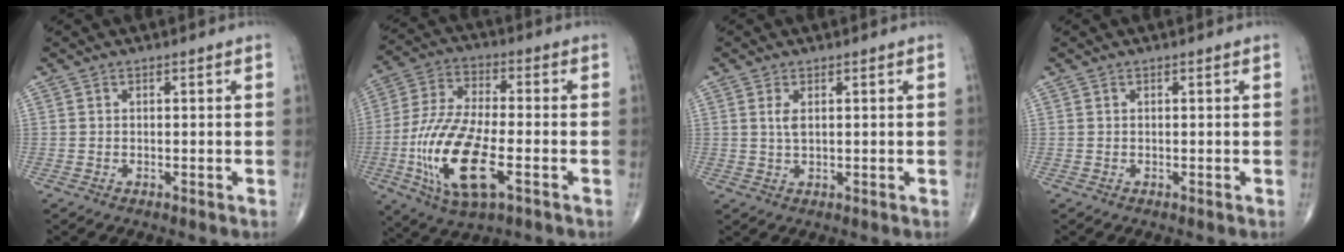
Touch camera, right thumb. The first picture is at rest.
{"total": 17.9, "force": [-5.4, 6.9, 15.6], "torque": [-0.330, 0.009, -0.094]}
{"total": 2.3, "force": [0.7, 1.0, 2.0], "torque": [-0.042, -0.002, 0.016]}
{"total": 0.0}